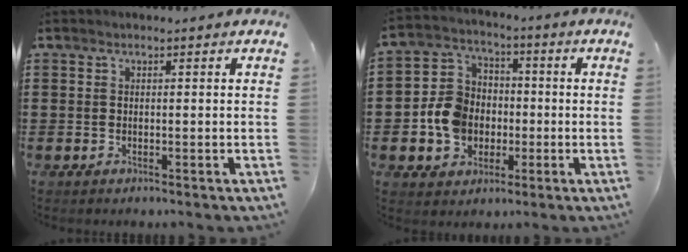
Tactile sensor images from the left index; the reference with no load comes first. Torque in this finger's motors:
{"motor_torque": [1.26, 0.88, 0.66, 0.10]}